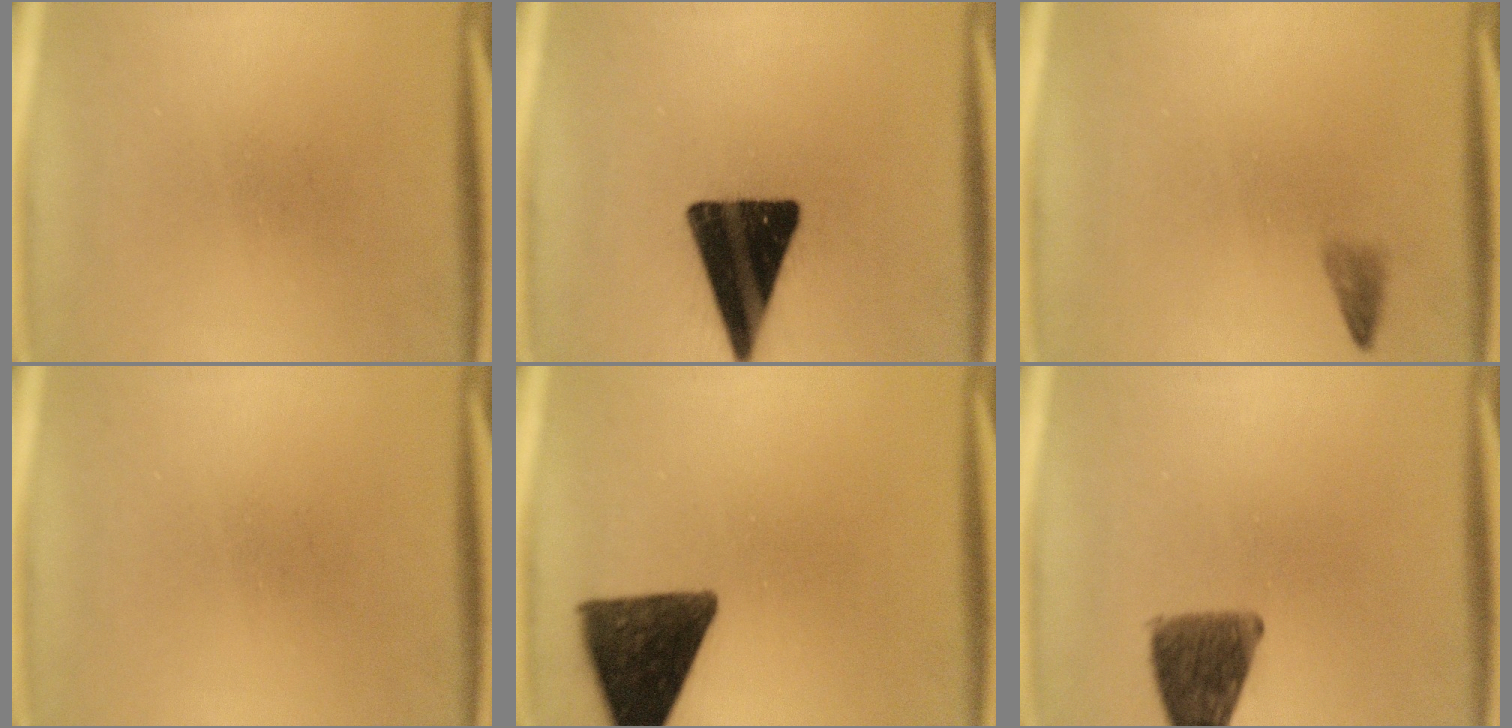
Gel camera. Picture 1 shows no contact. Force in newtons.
{"total": 18.0}
{"total": 1.2}
{"total": 0.0}
{"total": 13.0}
{"total": 9.2}